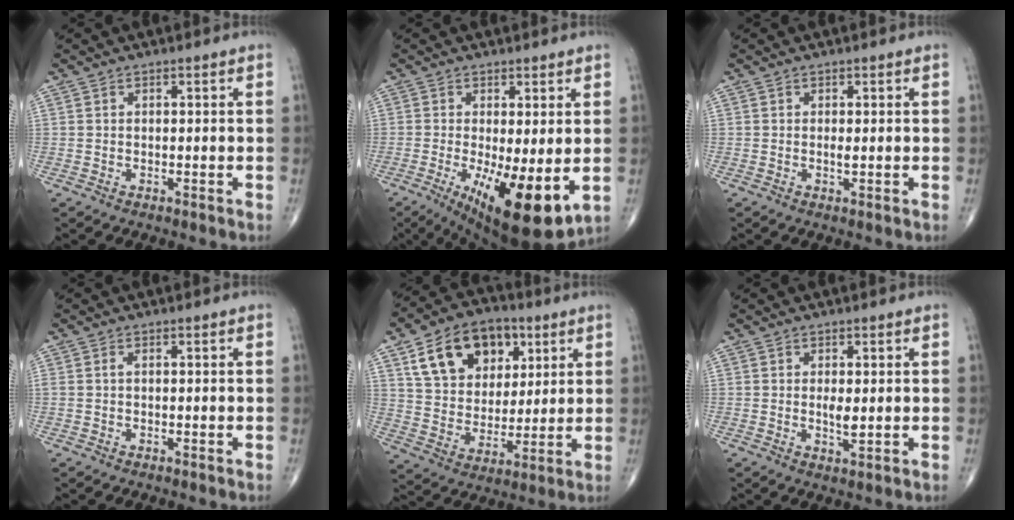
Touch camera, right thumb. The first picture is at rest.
{"total": 14.1, "force": [-3.0, 4.3, 13.0], "torque": [-0.202, -0.030, -0.032]}
{"total": 0.8, "force": [0.0, 0.1, 0.8], "torque": [-0.014, -0.003, -0.001]}
{"total": 0.6, "force": [0.1, 0.2, 0.5], "torque": [-0.016, 0.004, 0.002]}
{"total": 17.6, "force": [7.6, 12.1, 10.2], "torque": [-0.132, -0.014, 0.133]}
{"total": 2.5, "force": [0.1, 0.8, 2.4], "torque": [-0.040, -0.007, 0.003]}